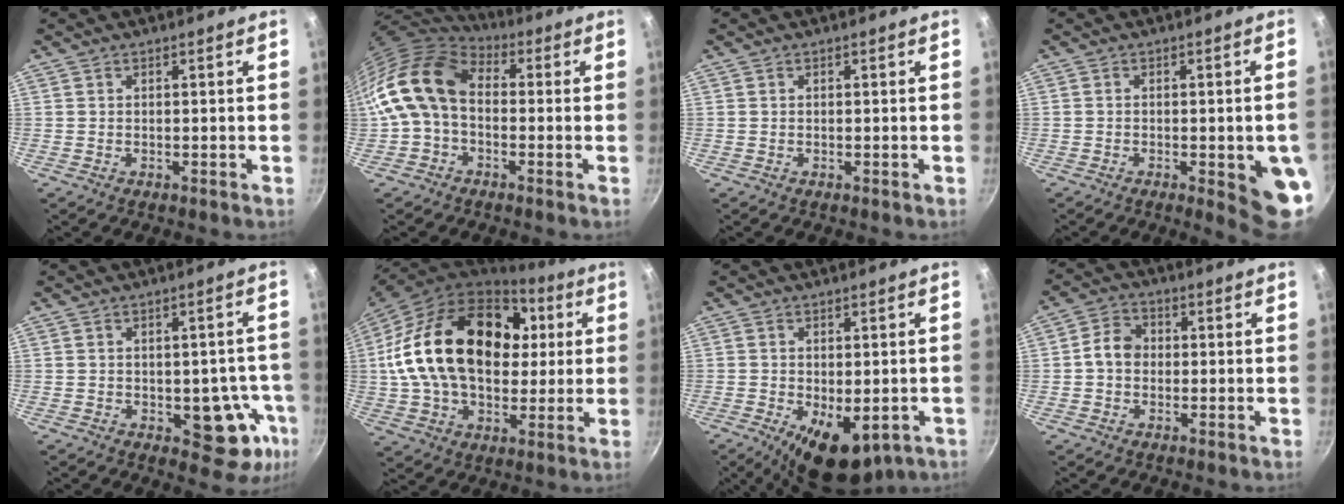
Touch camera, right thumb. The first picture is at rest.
{"total": 14.8, "force": [-0.1, 10.4, 10.5], "torque": [-0.185, 0.031, -0.020]}
{"total": 0.0}
{"total": 9.0, "force": [-2.3, 2.4, 8.4], "torque": [-0.077, 0.004, -0.024]}
{"total": 11.1, "force": [-3.3, 6.5, 8.4], "torque": [-0.037, 0.016, -0.037]}
{"total": 29.4, "force": [4.9, 20.0, 21.1], "torque": [-0.355, 0.027, 0.085]}
{"total": 11.5, "force": [-4.2, 6.1, 8.8], "torque": [-0.105, -0.005, -0.044]}
{"total": 5.4, "force": [-0.2, 4.5, 3.1], "torque": [-0.032, 0.017, -0.016]}